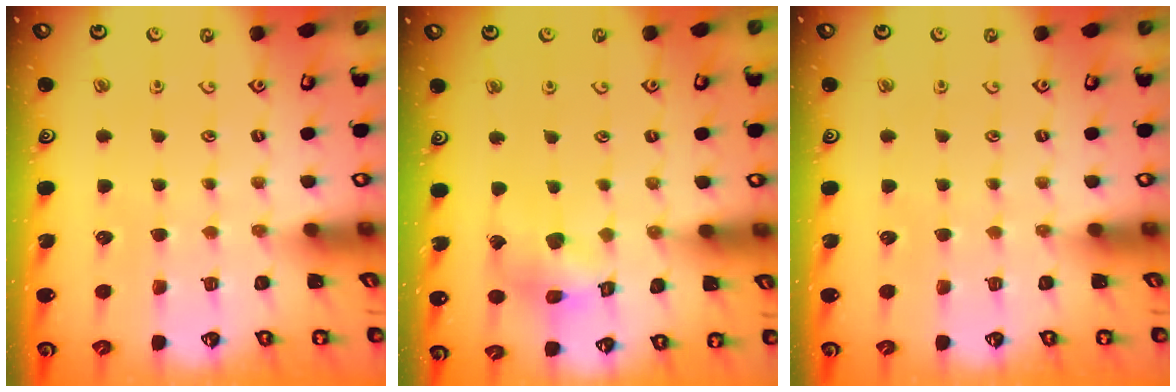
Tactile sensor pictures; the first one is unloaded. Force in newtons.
{"total": 10.5, "press": 10.4, "slide": 1.4}
{"total": 0.0}